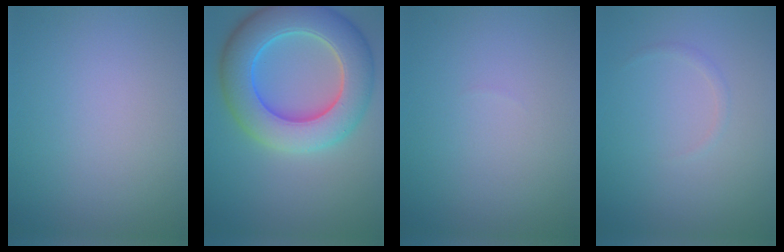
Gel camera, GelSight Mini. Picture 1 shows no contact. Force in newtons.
{"total": 10.1, "press": 10.1, "slide": 0.8}
{"total": 0.0}
{"total": 0.6, "press": 0.6, "slide": 0.0}